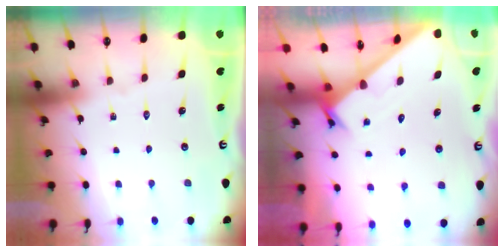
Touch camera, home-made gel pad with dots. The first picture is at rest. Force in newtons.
{"total": 1.7, "press": 1.7, "slide": 0.1}